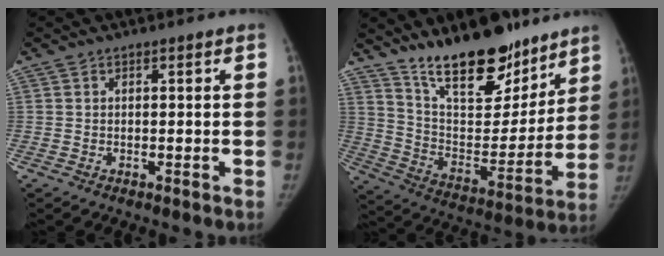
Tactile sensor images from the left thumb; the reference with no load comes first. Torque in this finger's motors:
{"motor_torque": [0.20, 0.18, 1.52, -1.25, 0.07]}